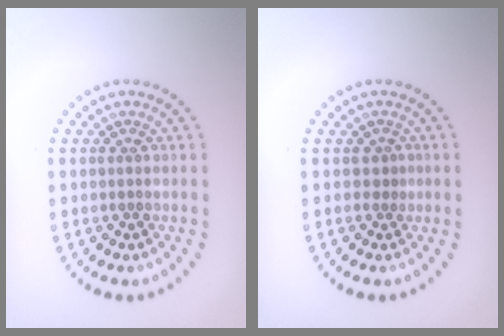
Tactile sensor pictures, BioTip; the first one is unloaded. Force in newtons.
{"total": 0.8, "press": 0.4, "slide": 0.7}